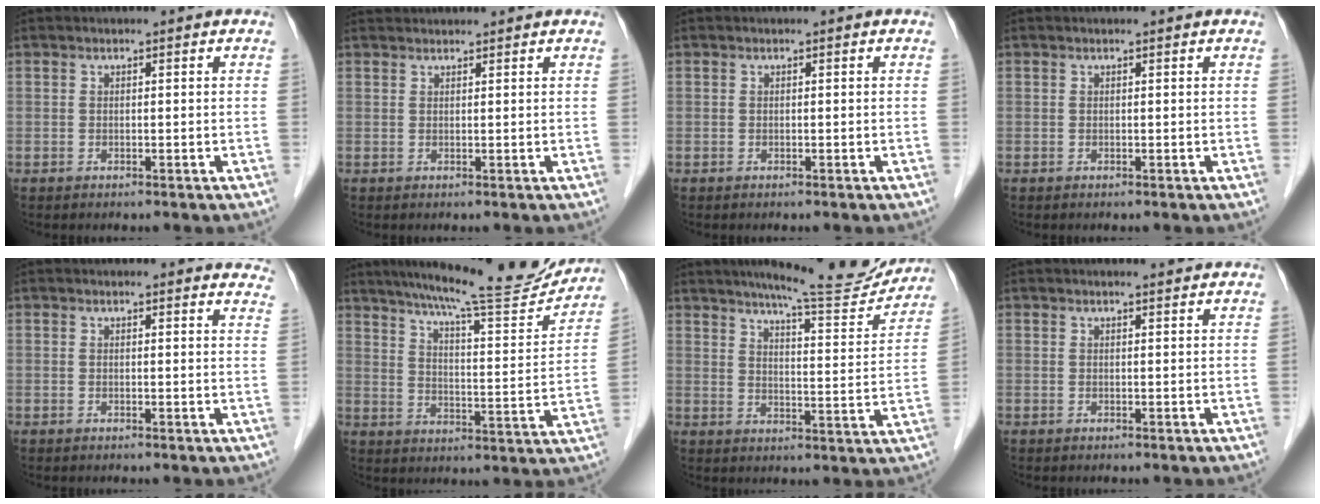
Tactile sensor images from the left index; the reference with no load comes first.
{"total": 3.6, "force": [3.6, 0.3, 0.6], "torque": [-0.008, 0.033, 0.054]}
{"total": 0.0}
{"total": 0.0}
{"total": 8.6, "force": [8.4, 1.7, 1.3], "torque": [0.022, -0.017, 0.054]}
{"total": 19.4, "force": [17.5, 1.1, 8.2], "torque": [-0.130, -0.037, 0.237]}
{"total": 15.1, "force": [13.9, 1.0, 6.0], "torque": [-0.082, -0.031, 0.179]}
{"total": 1.6, "force": [1.6, 0.0, 0.4], "torque": [-0.008, 0.000, 0.021]}